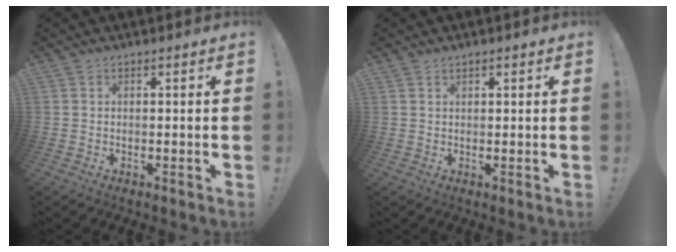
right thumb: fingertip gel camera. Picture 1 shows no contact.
{"total": 1.0, "force": [0.9, 0.4, 0.3], "torque": [-0.002, -0.002, 0.016]}